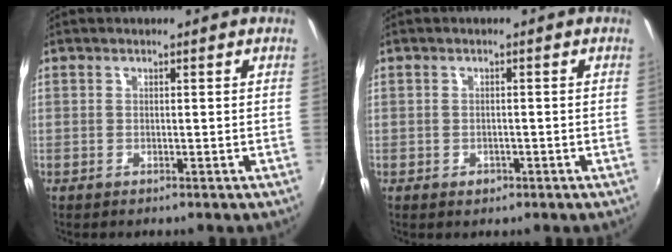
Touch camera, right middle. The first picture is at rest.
{"total": 1.5, "force": [-0.8, 1.2, 0.5], "torque": [-0.007, -0.003, -0.011]}